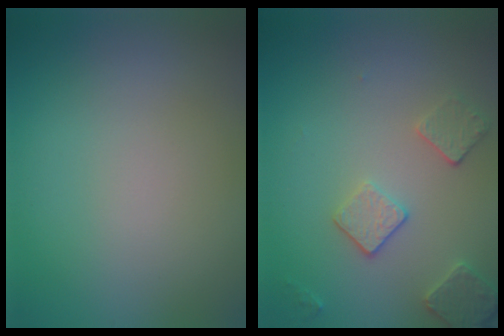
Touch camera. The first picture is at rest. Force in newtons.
{"total": 2.6, "press": 2.5, "slide": 0.8}